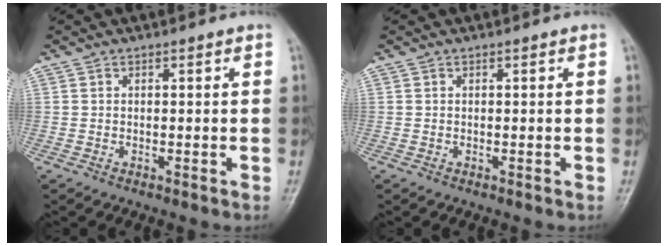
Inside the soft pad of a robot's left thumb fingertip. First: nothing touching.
{"total": 0.0}